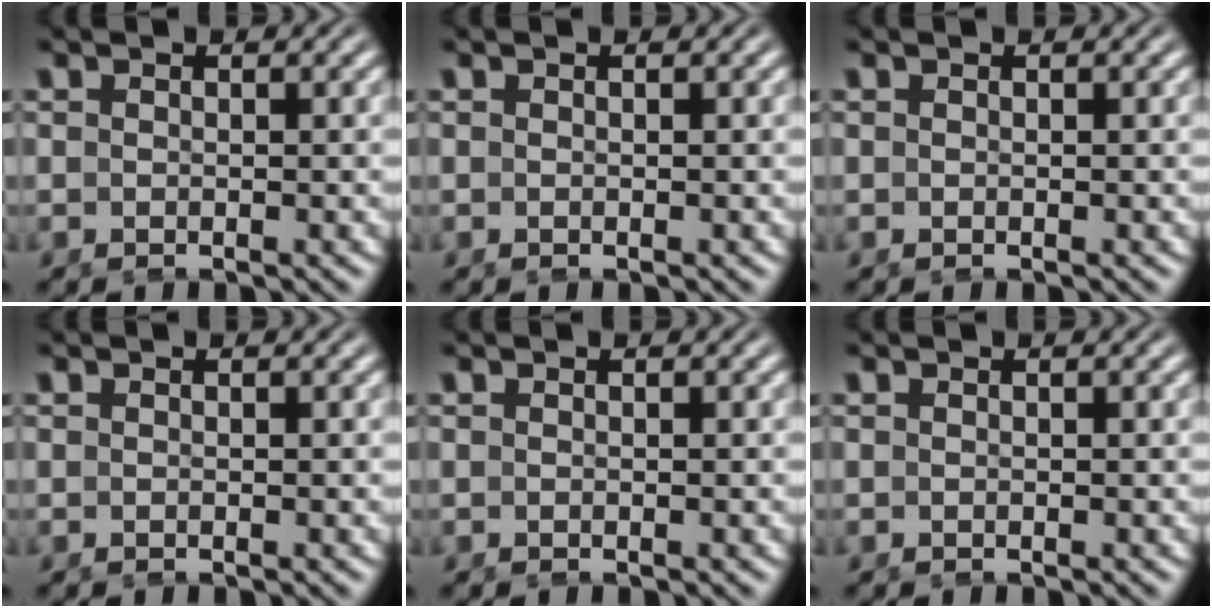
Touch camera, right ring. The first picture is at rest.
{"total": 0.0}
{"total": 0.0}
{"total": 0.0}
{"total": 0.0}
{"total": 0.0}